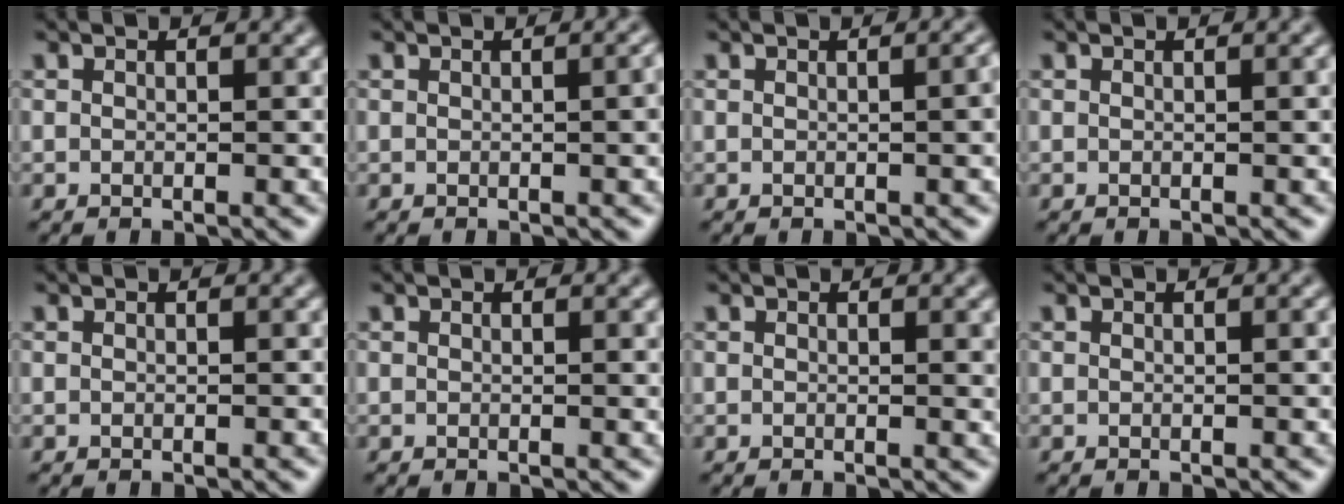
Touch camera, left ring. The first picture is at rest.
{"total": 1.9, "force": [0.1, 0.6, 1.9], "torque": [-0.017, 0.005, -0.001]}
{"total": 2.3, "force": [0.1, 0.8, 2.1], "torque": [-0.017, 0.005, 0.001]}
{"total": 0.7, "force": [0.0, 0.1, 0.7], "torque": [-0.008, 0.001, 0.001]}
{"total": 0.0}
{"total": 0.6, "force": [0.1, 0.1, 0.6], "torque": [-0.007, 0.000, 0.000]}
{"total": 0.9, "force": [0.3, 0.2, 0.9], "torque": [-0.008, 0.000, 0.003]}
{"total": 0.8, "force": [0.0, 0.1, 0.8], "torque": [-0.009, 0.001, 0.000]}